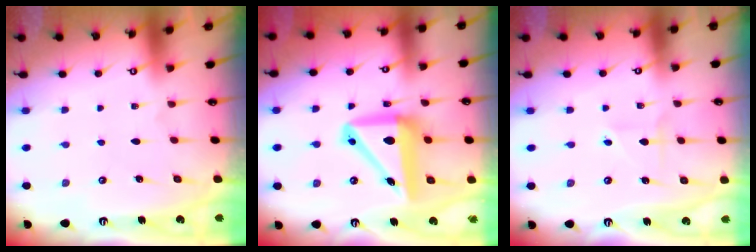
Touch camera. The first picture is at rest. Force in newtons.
{"total": 13.2, "press": 12.9, "slide": 2.9}
{"total": 2.9, "press": 2.9, "slide": 0.3}